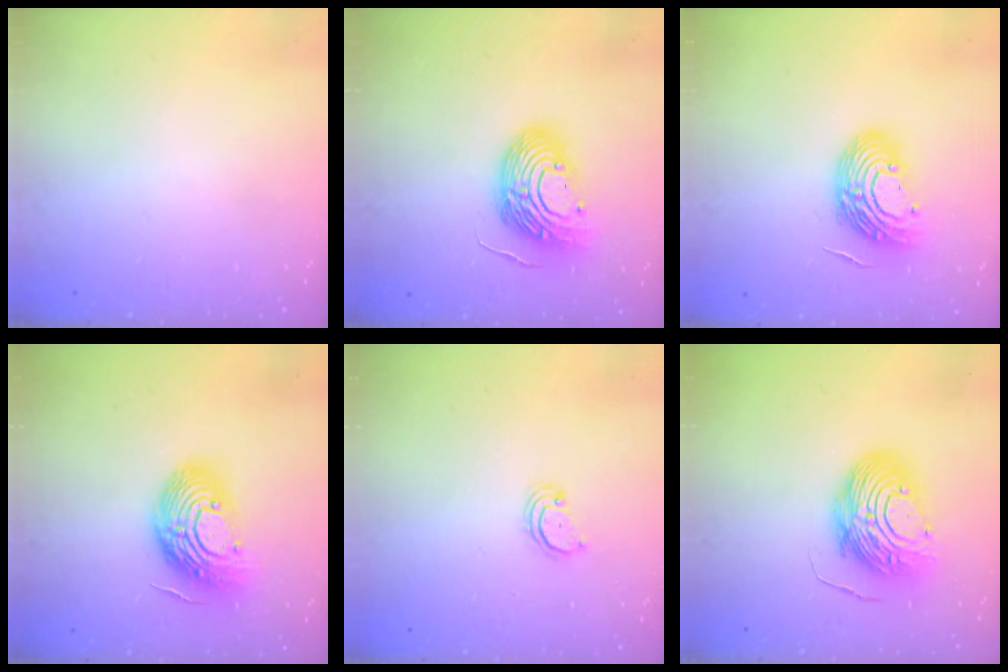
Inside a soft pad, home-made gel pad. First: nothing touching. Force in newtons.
{"total": 14.0, "press": 13.9, "slide": 2.3}
{"total": 12.6, "press": 12.5, "slide": 1.7}
{"total": 16.9, "press": 16.9, "slide": 1.2}
{"total": 2.8, "press": 2.8, "slide": 0.3}
{"total": 12.8, "press": 12.7, "slide": 1.1}